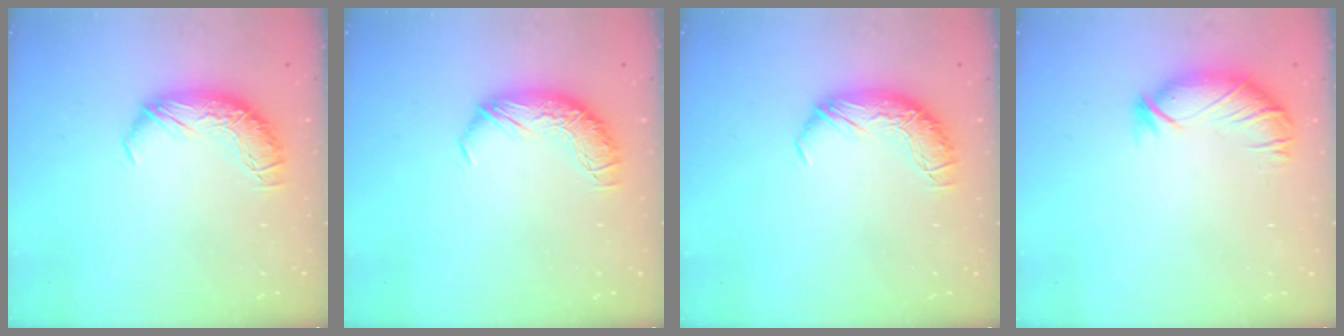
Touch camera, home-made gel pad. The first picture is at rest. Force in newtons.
{"total": 0.0}
{"total": 0.0}
{"total": 2.8, "press": 2.6, "slide": 0.9}